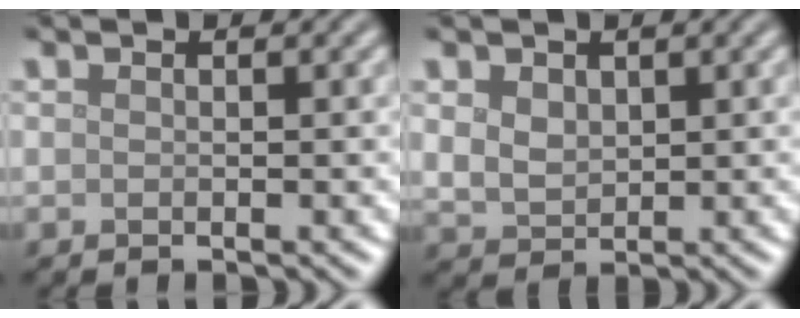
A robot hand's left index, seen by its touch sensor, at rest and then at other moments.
{"total": 2.3, "force": [1.0, 1.6, 1.3], "torque": [-0.030, -0.002, 0.022]}